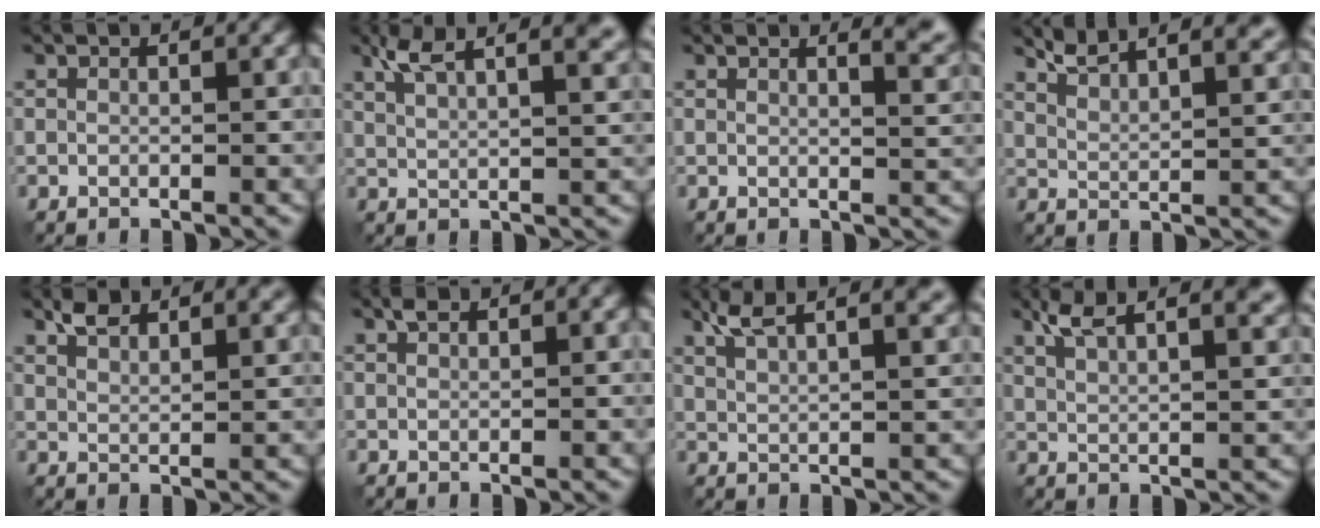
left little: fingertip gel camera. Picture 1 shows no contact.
{"total": 7.7, "force": [4.7, 2.5, 5.5], "torque": [-0.075, 0.027, 0.069]}
{"total": 3.8, "force": [2.7, 1.2, 2.5], "torque": [-0.010, 0.012, 0.023]}
{"total": 5.9, "force": [4.7, 1.5, 3.1], "torque": [-0.046, 0.013, 0.073]}
{"total": 3.4, "force": [2.8, 0.9, 1.8], "torque": [-0.032, 0.005, 0.051]}
{"total": 1.2, "force": [0.7, 0.5, 0.8], "torque": [-0.016, 0.003, 0.014]}
{"total": 7.0, "force": [4.7, 2.1, 4.8], "torque": [-0.068, 0.025, 0.068]}
{"total": 7.0, "force": [4.6, 2.1, 4.8], "torque": [-0.067, 0.022, 0.067]}